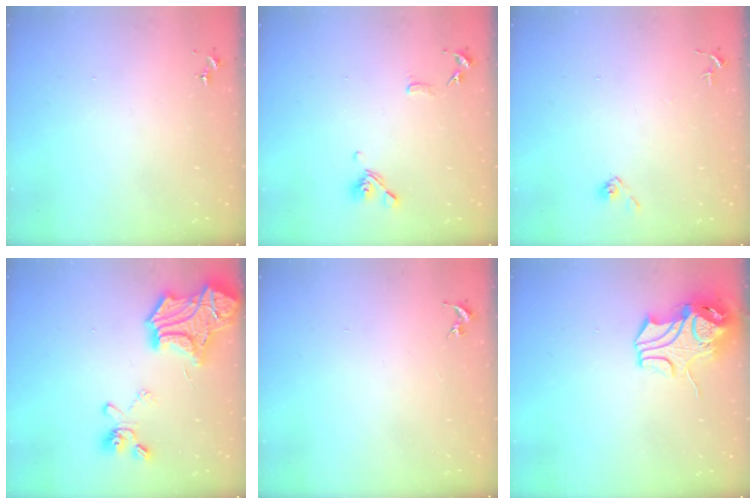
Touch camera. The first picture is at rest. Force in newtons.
{"total": 10.3, "press": 10.2, "slide": 1.8}
{"total": 5.6, "press": 5.6, "slide": 0.5}
{"total": 24.1, "press": 24.0, "slide": 2.2}
{"total": 0.0}
{"total": 10.9, "press": 10.8, "slide": 1.6}